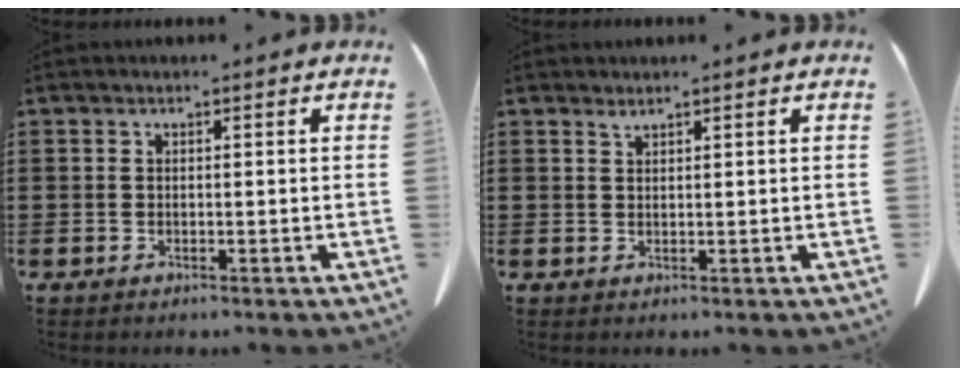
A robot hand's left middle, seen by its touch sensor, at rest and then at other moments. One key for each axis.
{"total": 1.0, "fx": 0.9, "fy": -0.1, "fz": 0.3, "tx": -0.009, "ty": -0.005, "tz": 0.020}